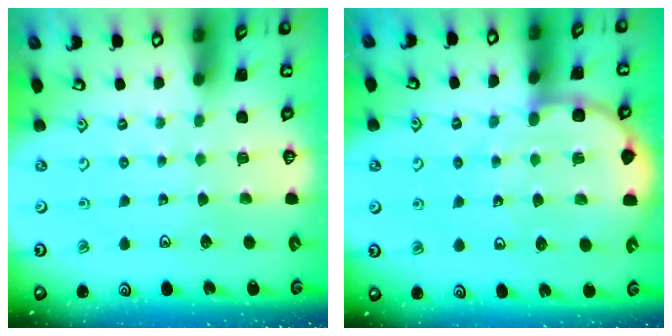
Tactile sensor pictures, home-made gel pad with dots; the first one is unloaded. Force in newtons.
{"total": 9.0, "press": 8.7, "slide": 2.1}